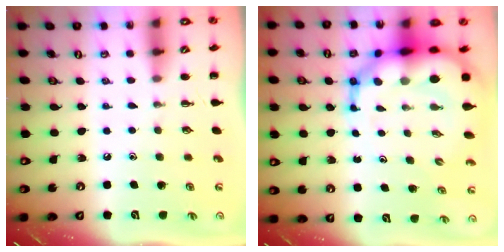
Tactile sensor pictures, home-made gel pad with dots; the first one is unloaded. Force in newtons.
{"total": 15.9, "press": 15.3, "slide": 4.4}